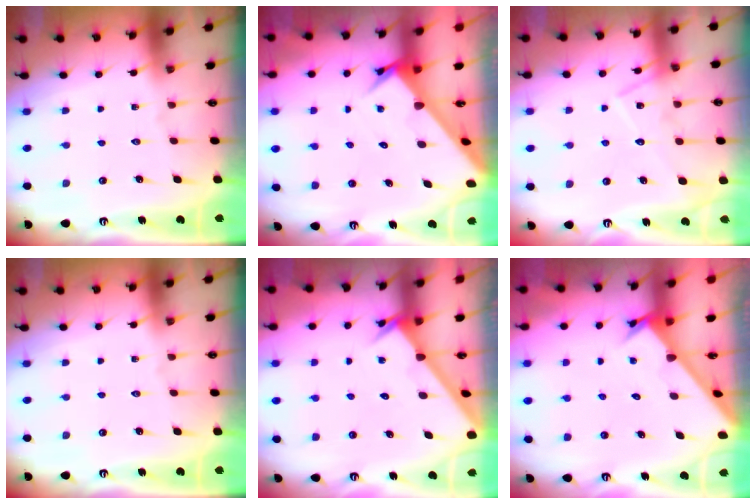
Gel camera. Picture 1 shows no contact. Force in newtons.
{"total": 3.0, "press": 3.0, "slide": 0.3}
{"total": 13.1, "press": 13.1, "slide": 0.9}
{"total": 0.0}
{"total": 1.8, "press": 1.8, "slide": 0.2}
{"total": 2.4, "press": 2.4, "slide": 0.2}